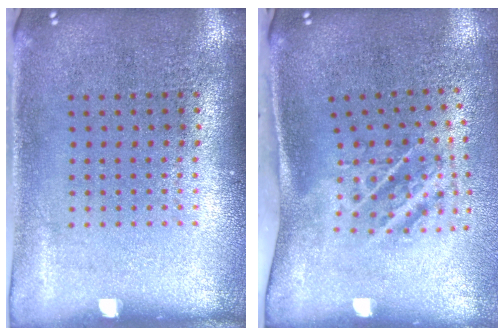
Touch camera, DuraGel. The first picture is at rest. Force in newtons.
{"total": 2.0, "press": 1.2, "slide": 1.6}